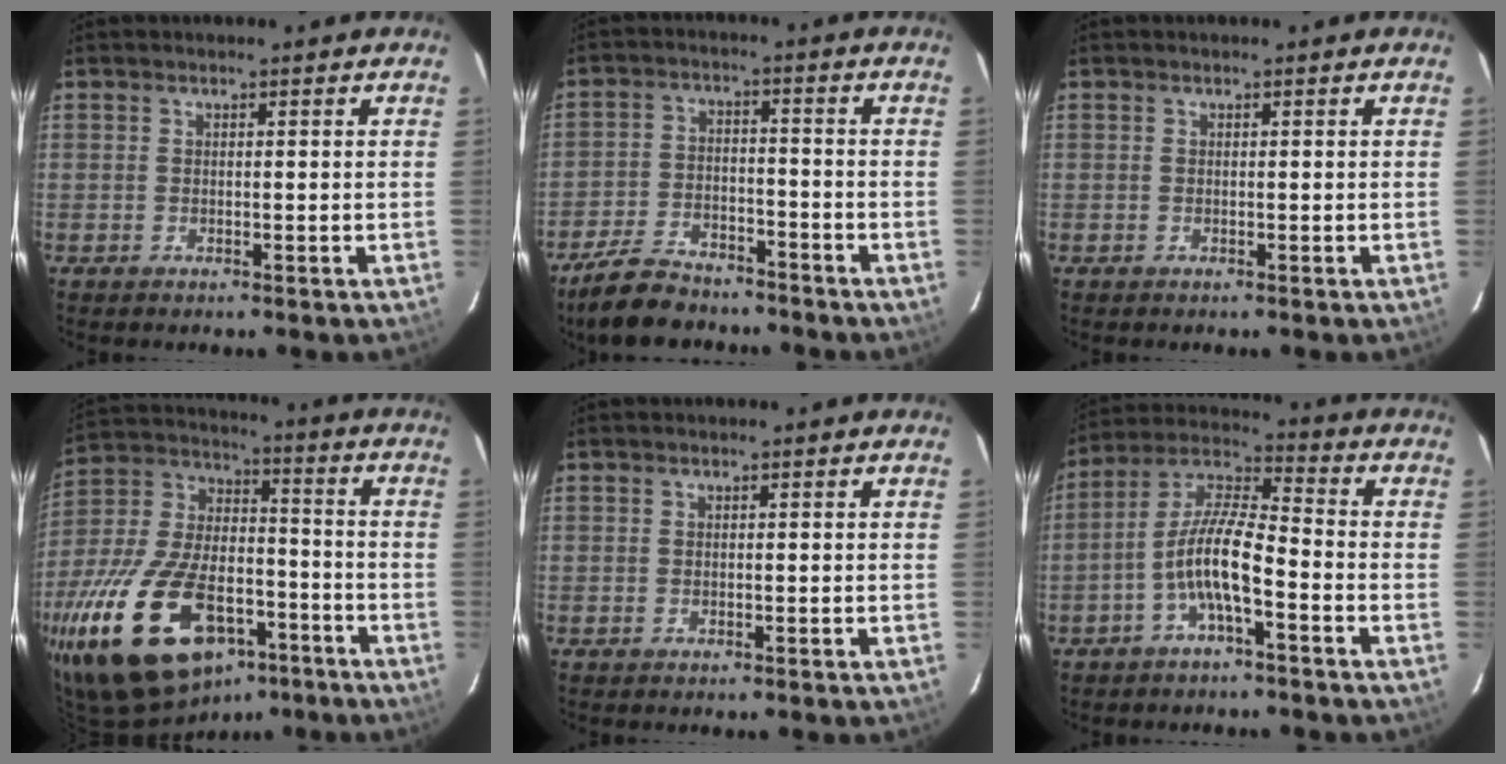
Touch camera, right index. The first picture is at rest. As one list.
[{"total": 15.6, "force": [-12.7, 6.1, 6.7], "torque": [-0.153, -0.001, -0.209]}, {"total": 0.0}, {"total": 28.4, "force": [-15.6, 14.4, 18.8], "torque": [-0.379, -0.015, -0.247]}, {"total": 0.0}, {"total": 9.3, "force": [-4.0, 2.1, 8.1], "torque": [-0.175, 0.011, -0.078]}]